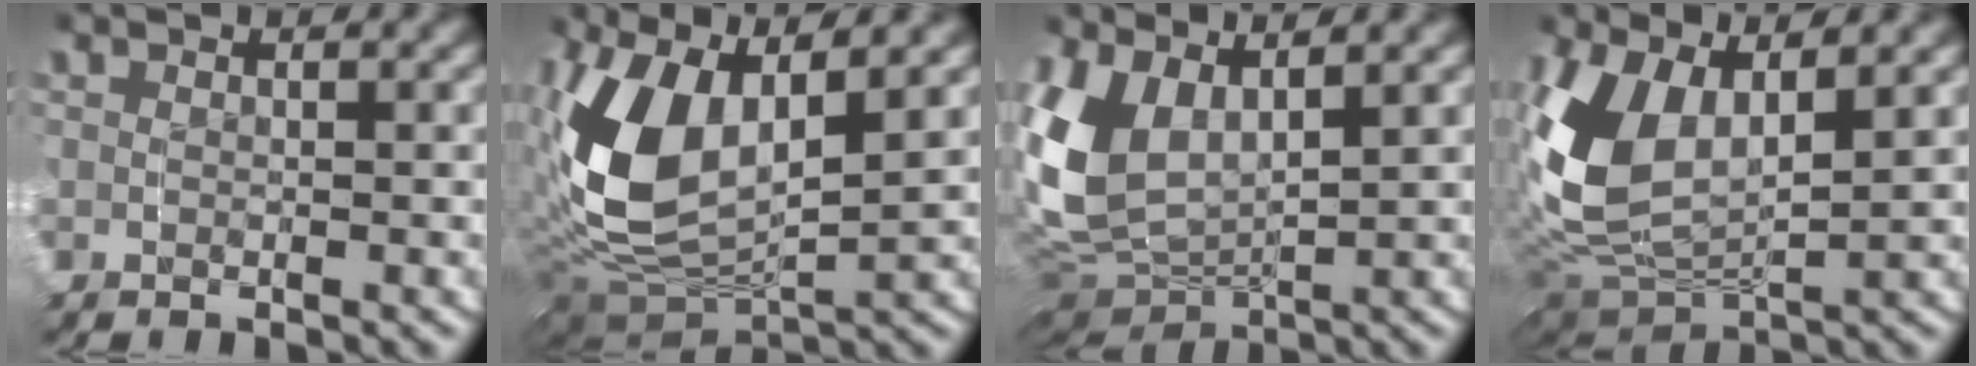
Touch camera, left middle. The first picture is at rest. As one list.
[{"total": 8.8, "force": [1.8, 5.2, 6.9], "torque": [-0.167, 0.001, 0.027]}, {"total": 8.8, "force": [1.5, 6.2, 6.1], "torque": [-0.175, -0.005, 0.028]}, {"total": 8.1, "force": [1.8, 5.1, 6.0], "torque": [-0.159, 0.005, 0.028]}]